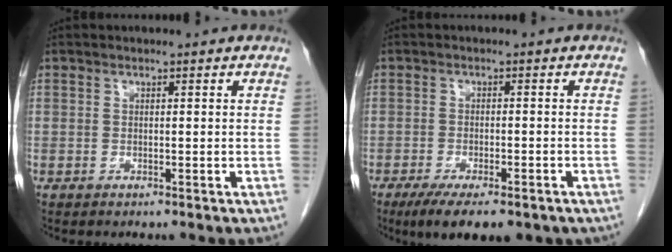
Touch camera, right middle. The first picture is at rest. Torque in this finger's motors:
{"motor_torque": [1.05, -0.62, 0.18, 0.04]}